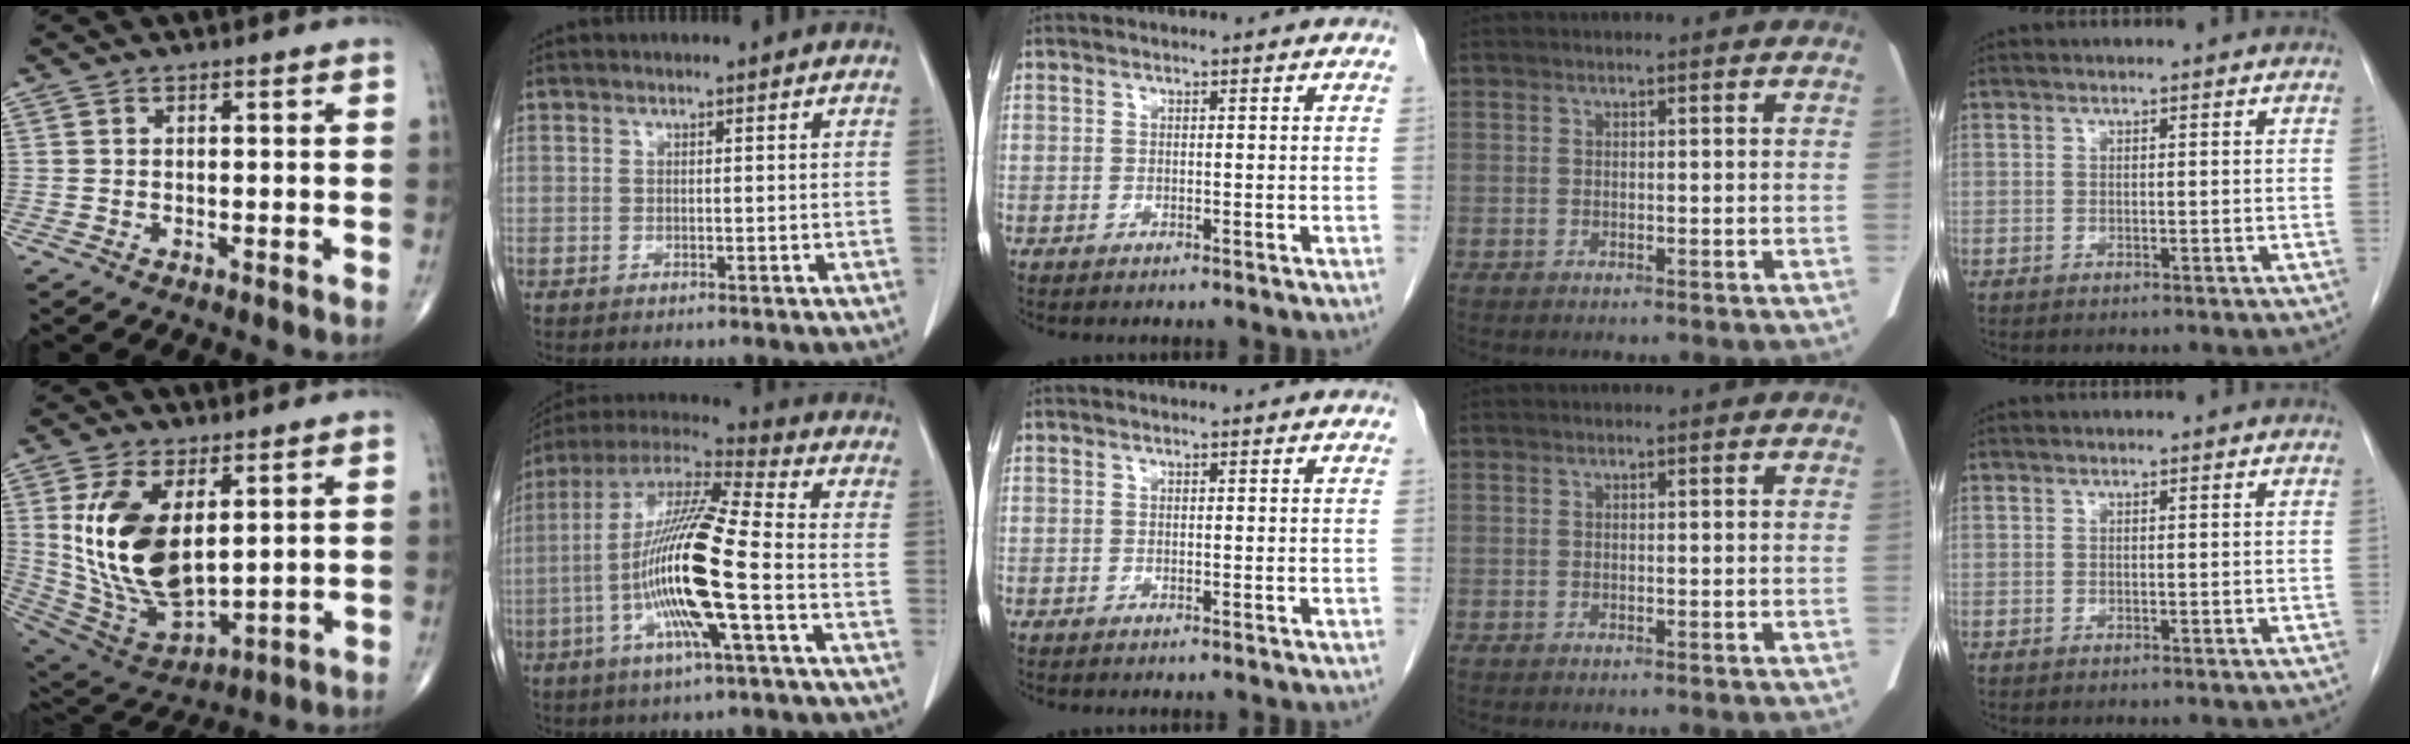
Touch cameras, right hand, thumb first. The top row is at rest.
{"thumb": {"total": 18.7, "force": [3.8, 9.8, 15.5], "torque": [-0.291, -0.026, 0.093]}, "index": {"total": 17.3, "force": [-3.9, 0.8, 16.9], "torque": [-0.338, -0.004, -0.081]}}